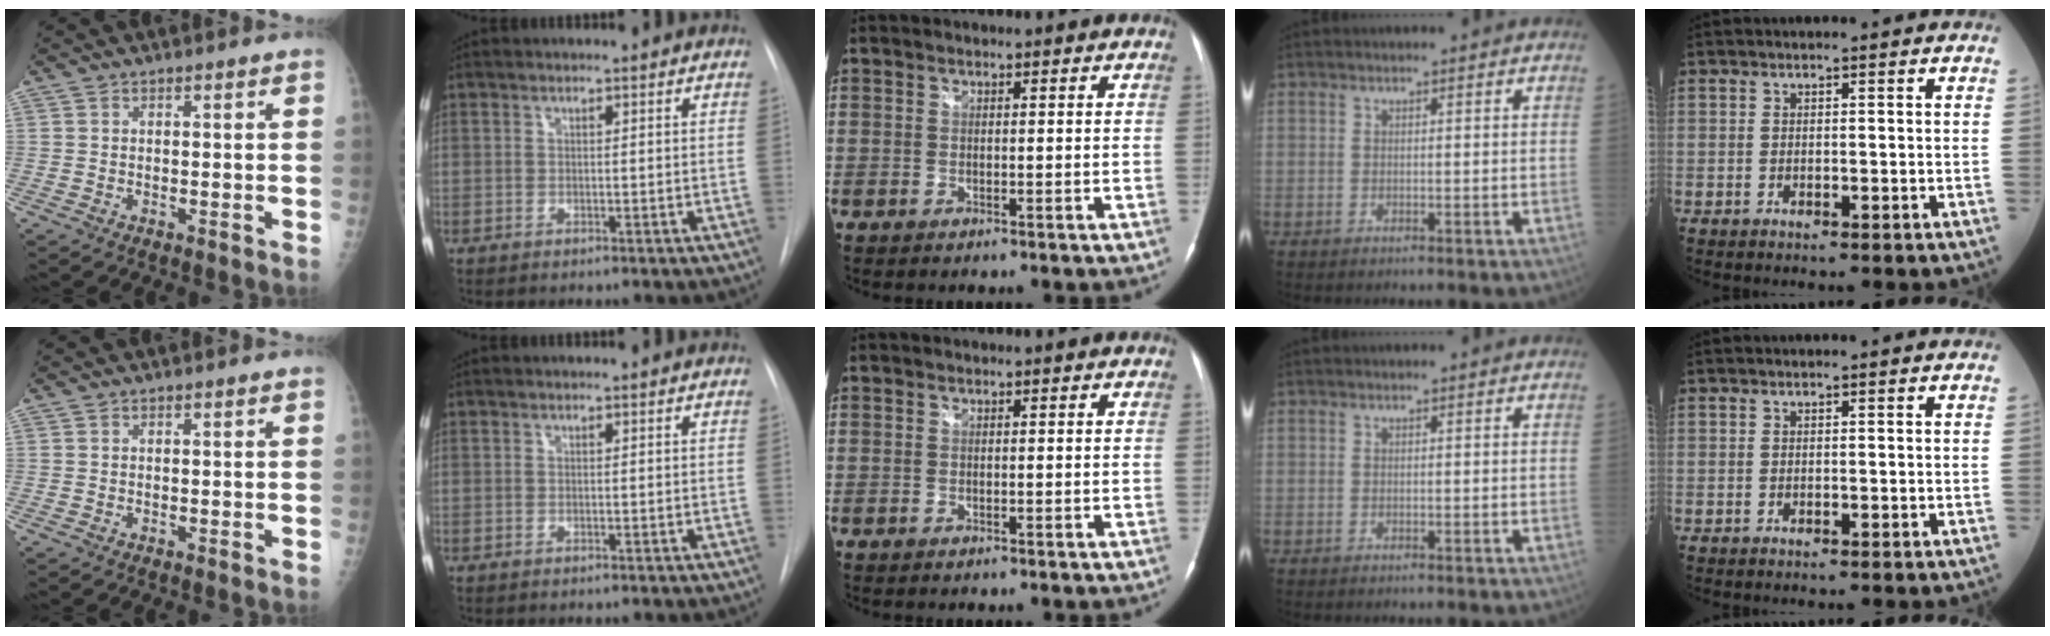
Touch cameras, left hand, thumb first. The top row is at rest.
{}